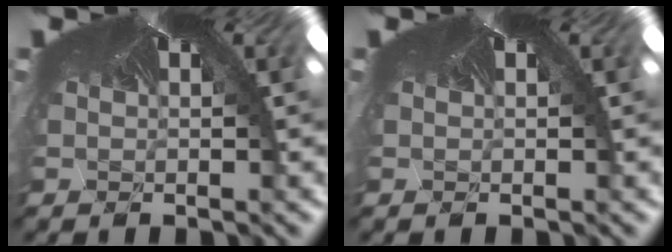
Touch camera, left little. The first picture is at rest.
{"total": 0.0}